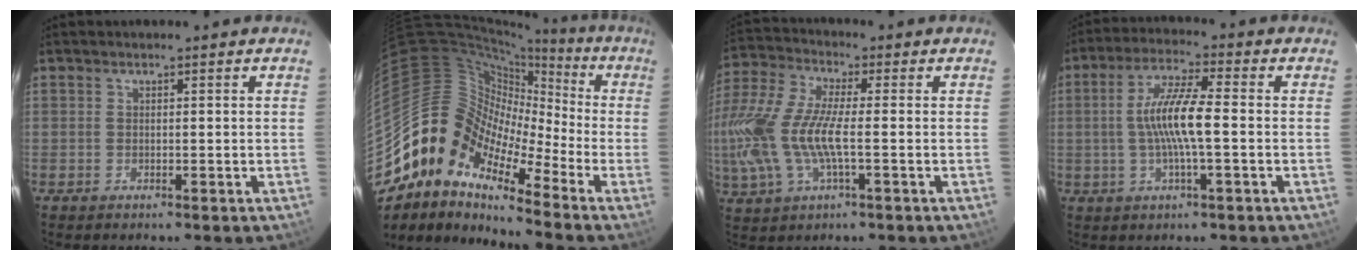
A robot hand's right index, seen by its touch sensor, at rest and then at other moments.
{"total": 11.9, "force": [-6.4, 7.7, 6.5], "torque": [-0.091, 0.014, -0.151]}
{"total": 17.5, "force": [-2.3, 6.2, 16.2], "torque": [-0.349, -0.005, -0.048]}
{"total": 9.4, "force": [-0.8, 1.1, 9.3], "torque": [-0.183, 0.006, -0.016]}